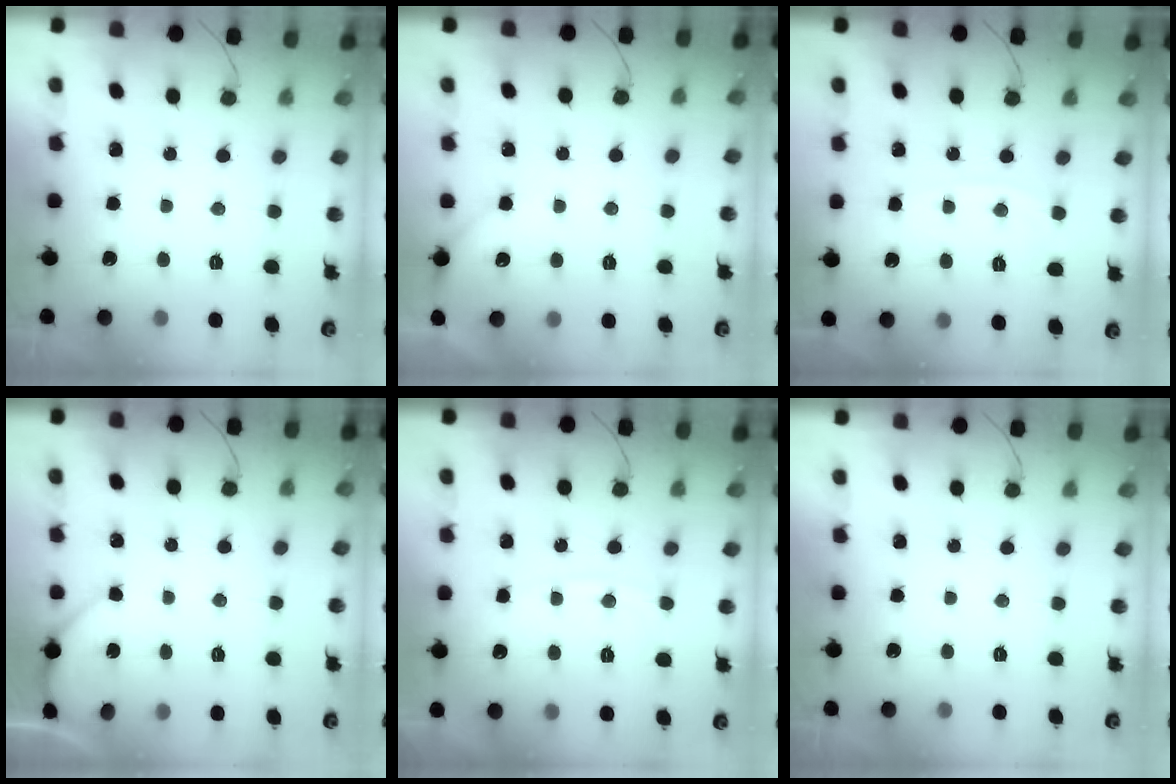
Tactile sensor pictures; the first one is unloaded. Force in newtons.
{"total": 2.9, "press": 2.9, "slide": 0.4}
{"total": 5.7, "press": 5.6, "slide": 0.8}
{"total": 2.7, "press": 2.6, "slide": 0.4}
{"total": 8.2, "press": 8.1, "slide": 1.1}
{"total": 0.0}